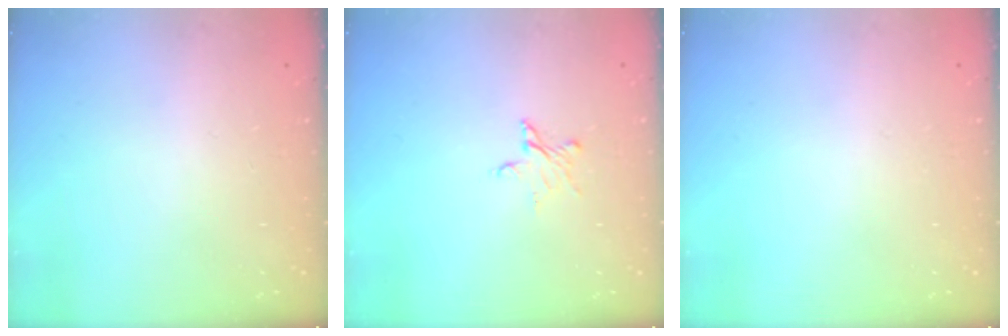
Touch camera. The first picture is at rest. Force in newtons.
{"total": 4.5, "press": 4.5, "slide": 0.3}
{"total": 0.0}